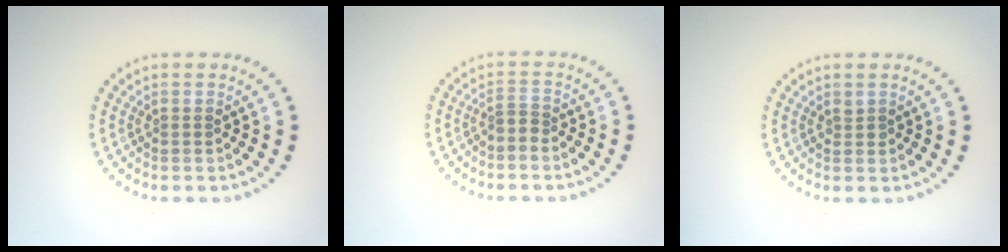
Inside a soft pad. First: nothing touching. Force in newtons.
{"total": 1.3, "press": 0.9, "slide": 1.0}
{"total": 0.5, "press": 0.5, "slide": 0.1}